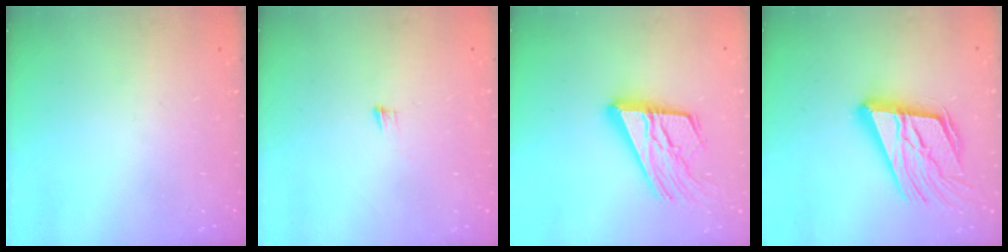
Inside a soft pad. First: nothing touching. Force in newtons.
{"total": 3.9, "press": 3.8, "slide": 0.9}
{"total": 19.1, "press": 19.0, "slide": 2.5}
{"total": 23.6, "press": 23.1, "slide": 4.9}